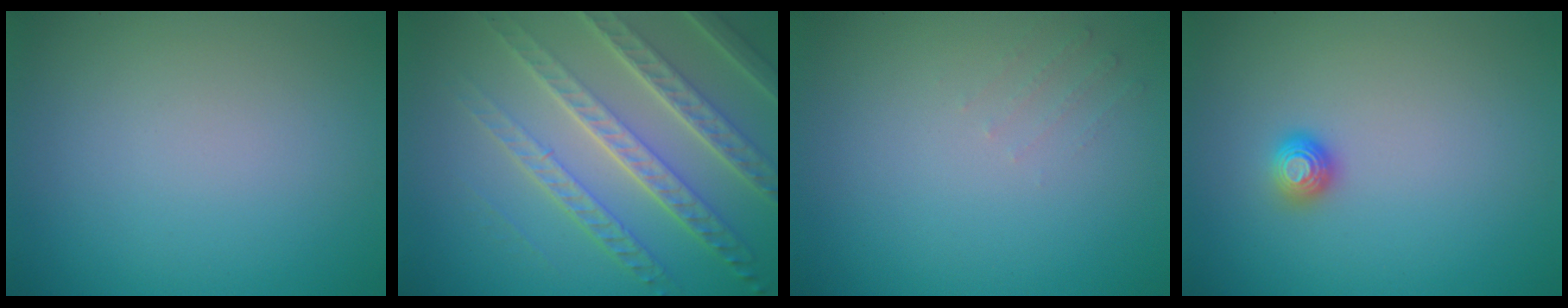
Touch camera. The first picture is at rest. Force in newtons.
{"total": 8.1, "press": 5.5, "slide": 5.9}
{"total": 0.8, "press": 0.8, "slide": 0.2}
{"total": 1.1, "press": 1.0, "slide": 0.3}